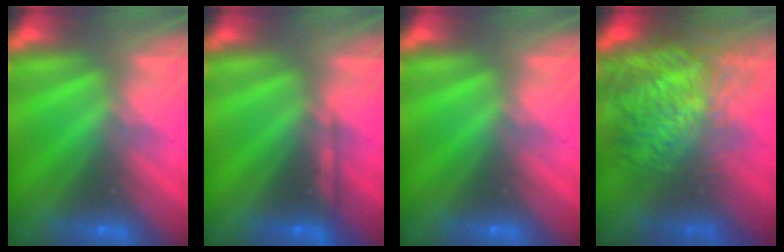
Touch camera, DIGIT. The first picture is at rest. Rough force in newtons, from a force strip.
{"total": 2.2}
{"total": 0.0}
{"total": 8.8}